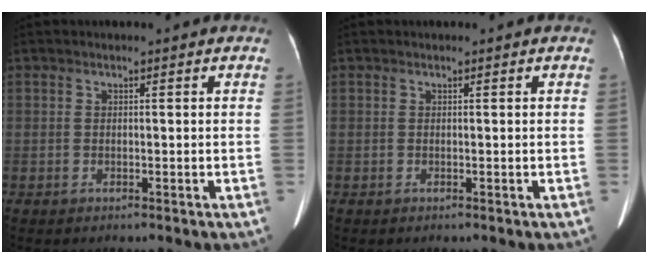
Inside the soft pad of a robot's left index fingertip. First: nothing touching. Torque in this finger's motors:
{"motor_torque": [0.02, 0.02, 0.00, 0.00]}